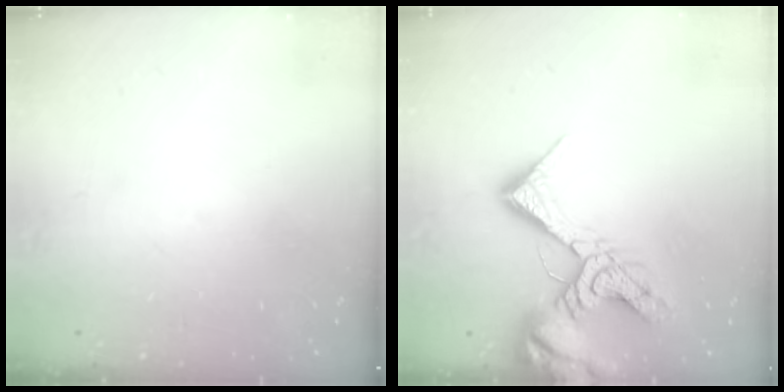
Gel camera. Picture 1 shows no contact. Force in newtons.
{"total": 15.1, "press": 15.0, "slide": 1.7}